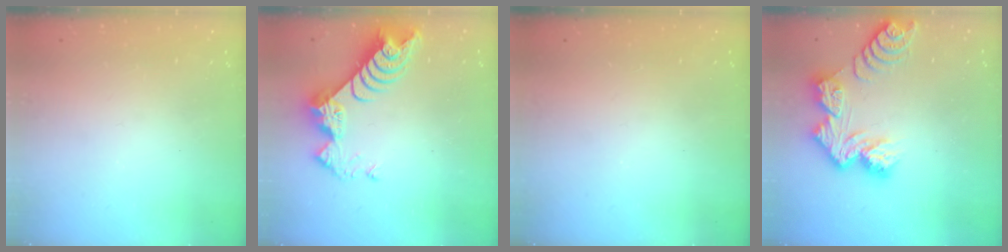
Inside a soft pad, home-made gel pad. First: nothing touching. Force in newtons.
{"total": 9.9, "press": 9.9, "slide": 0.8}
{"total": 0.0}
{"total": 10.8, "press": 10.7, "slide": 1.1}